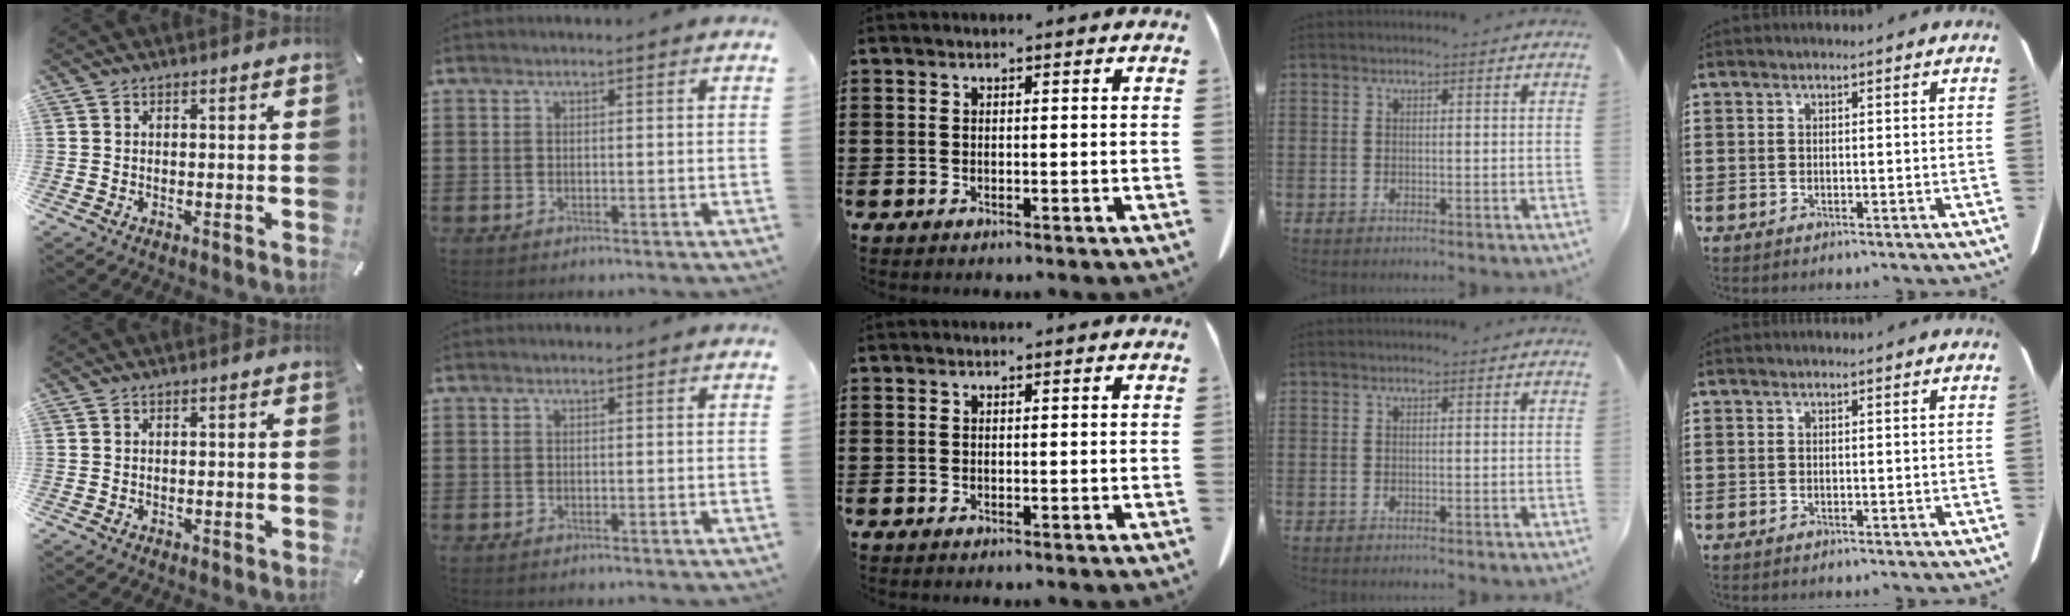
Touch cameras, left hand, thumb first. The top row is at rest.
{}